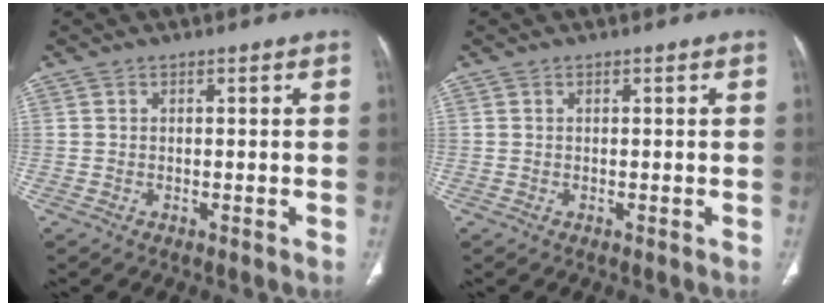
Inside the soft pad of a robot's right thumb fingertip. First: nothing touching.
{"total": 0.0}